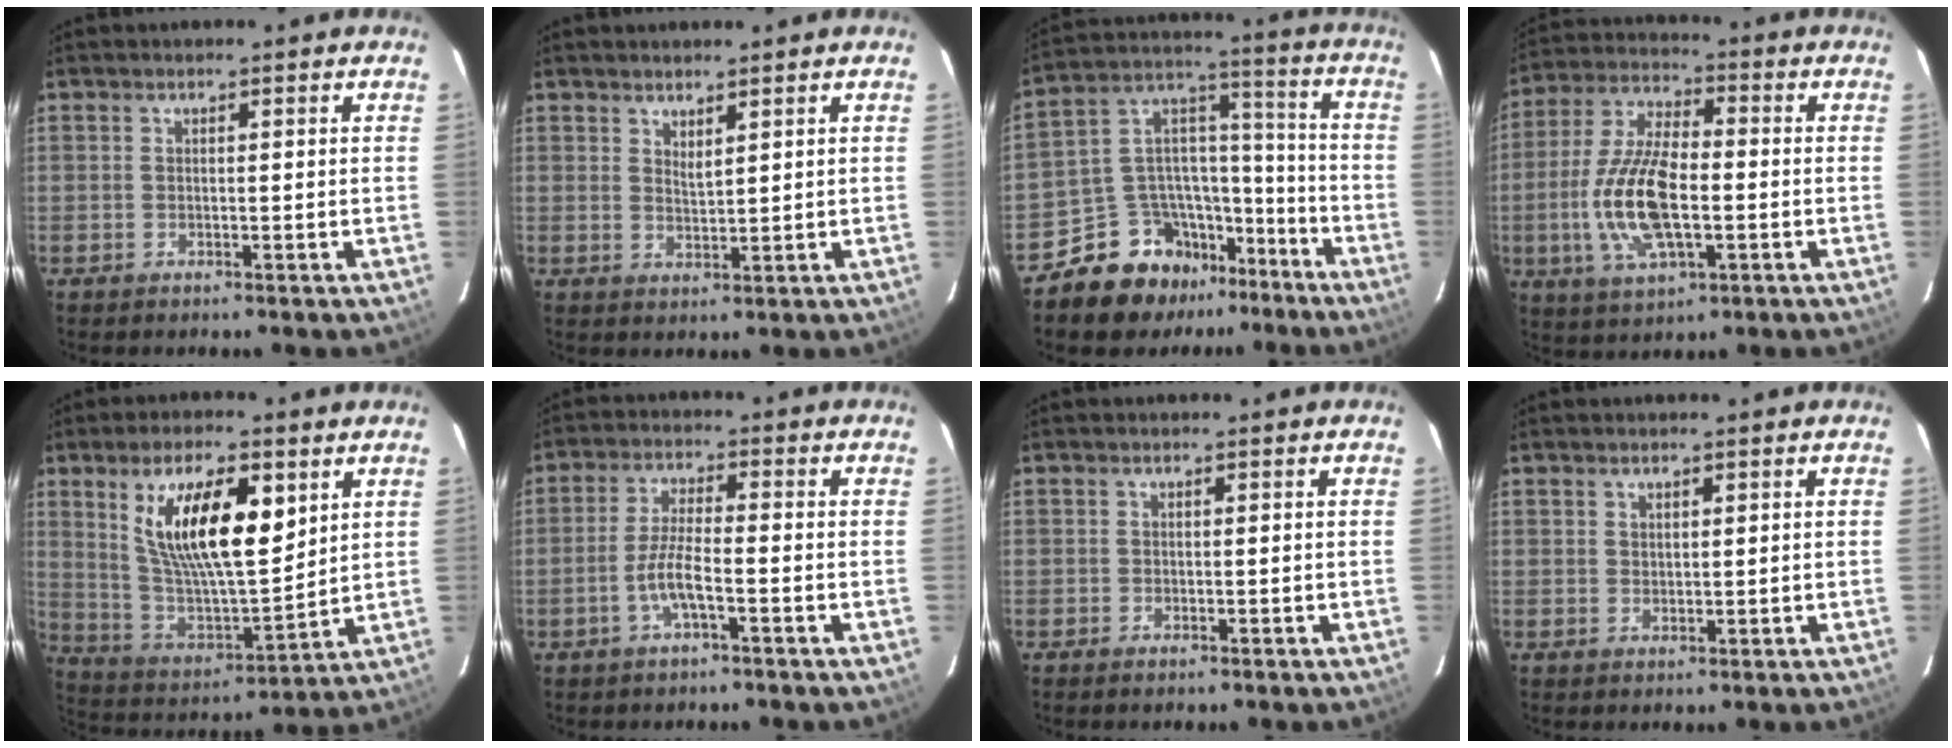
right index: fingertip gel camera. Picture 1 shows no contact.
{"total": 2.1, "force": [1.8, 0.5, 1.1], "torque": [-0.018, -0.002, 0.031]}
{"total": 15.0, "force": [-11.2, 8.9, 4.4], "torque": [-0.094, 0.069, -0.178]}
{"total": 15.0, "force": [-2.9, 6.3, 13.3], "torque": [-0.282, -0.002, -0.054]}
{"total": 18.0, "force": [7.1, 6.3, 15.3], "torque": [-0.274, -0.001, 0.138]}
{"total": 5.3, "force": [-2.5, 0.8, 4.6], "torque": [-0.097, 0.001, -0.048]}
{"total": 0.6, "force": [-0.4, 0.3, 0.2], "torque": [-0.005, -0.002, -0.009]}
{"total": 1.2, "force": [0.9, 0.7, 0.4], "torque": [-0.004, 0.002, 0.017]}